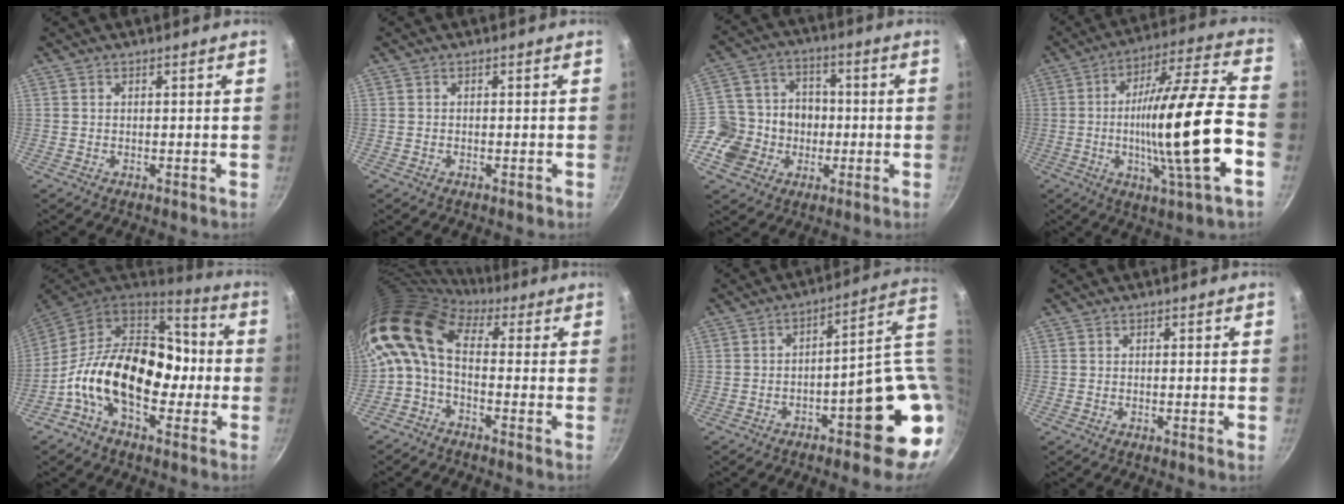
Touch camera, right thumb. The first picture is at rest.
{"total": 0.6, "force": [-0.5, 0.3, 0.3], "torque": [-0.009, 0.004, -0.006]}
{"total": 12.5, "force": [-2.3, 11.3, 4.8], "torque": [-0.056, 0.033, -0.048]}
{"total": 22.2, "force": [-4.9, 2.9, 21.4], "torque": [-0.337, 0.031, -0.082]}
{"total": 20.4, "force": [-3.3, 12.8, 15.5], "torque": [-0.216, 0.046, -0.076]}
{"total": 12.9, "force": [0.6, 7.5, 10.5], "torque": [-0.218, 0.027, -0.010]}
{"total": 17.7, "force": [-1.4, 5.6, 16.7], "torque": [-0.181, 0.013, -0.011]}
{"total": 1.0, "force": [-0.4, 0.0, 0.9], "torque": [-0.019, 0.000, -0.008]}